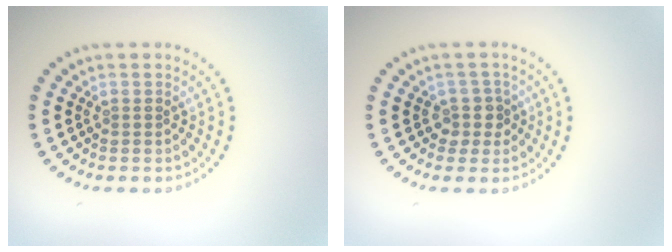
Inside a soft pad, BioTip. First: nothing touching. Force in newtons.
{"total": 2.1, "press": 1.6, "slide": 1.3}